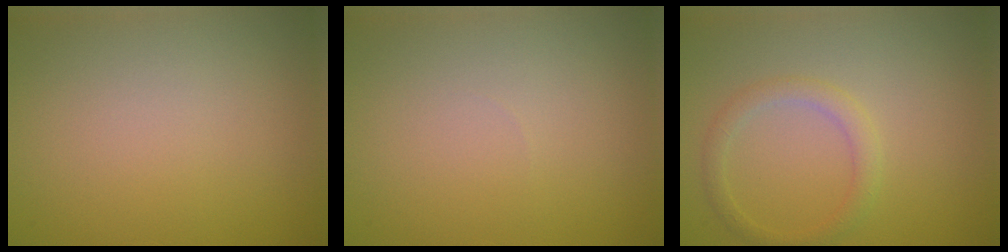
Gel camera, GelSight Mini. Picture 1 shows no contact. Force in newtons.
{"total": 0.0}
{"total": 1.9, "press": 1.9, "slide": 0.1}